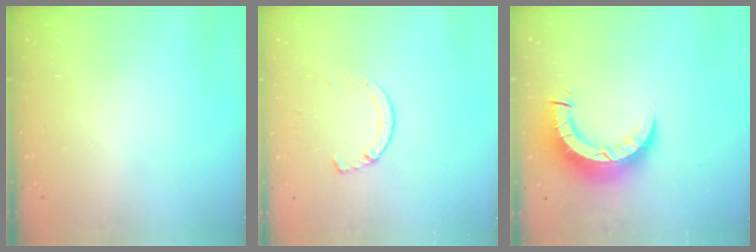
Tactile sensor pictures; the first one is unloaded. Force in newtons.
{"total": 3.2, "press": 3.2, "slide": 0.4}
{"total": 9.0, "press": 9.0, "slide": 0.9}